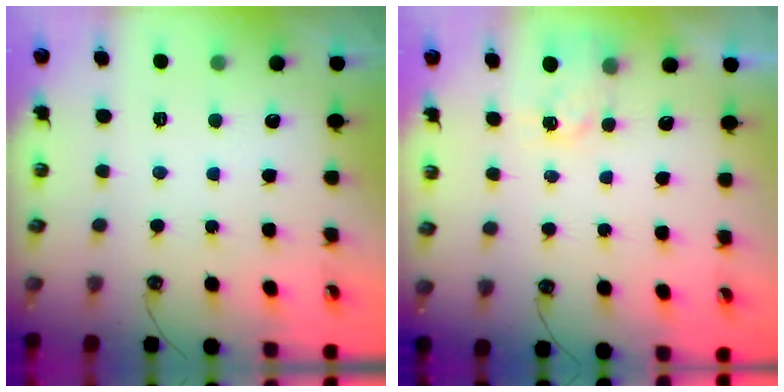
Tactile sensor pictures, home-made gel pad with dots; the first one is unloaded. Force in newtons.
{"total": 3.0, "press": 2.9, "slide": 0.3}